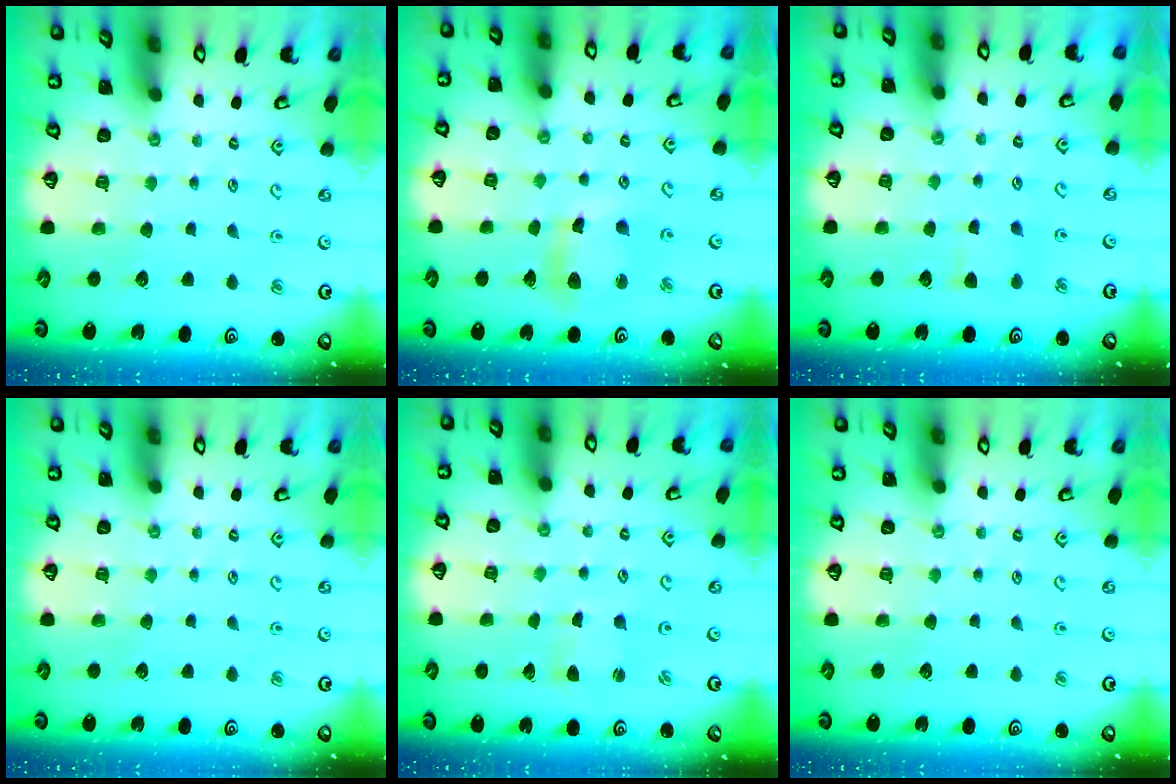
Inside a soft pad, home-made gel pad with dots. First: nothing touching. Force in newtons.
{"total": 10.4, "press": 10.4, "slide": 1.2}
{"total": 5.0, "press": 4.9, "slide": 0.5}
{"total": 0.0}
{"total": 1.7, "press": 1.6, "slide": 0.3}
{"total": 0.0}